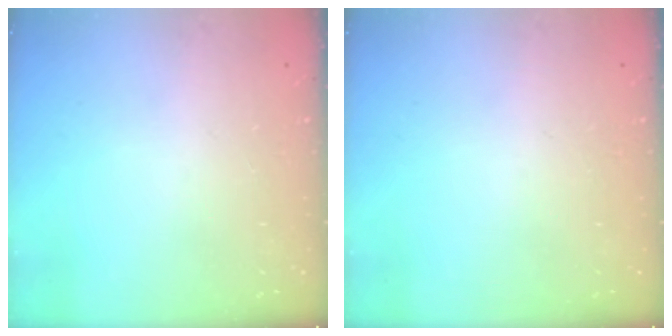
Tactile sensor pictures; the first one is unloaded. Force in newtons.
{"total": 0.0}